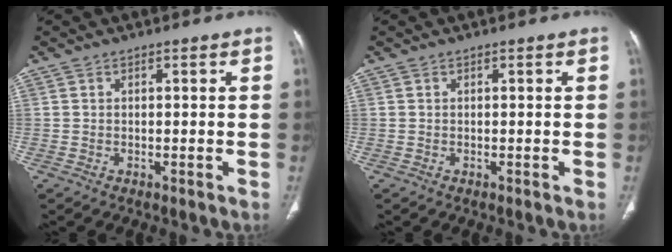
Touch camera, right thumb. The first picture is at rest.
{"total": 0.0}